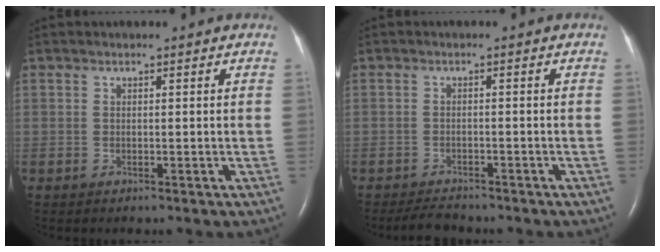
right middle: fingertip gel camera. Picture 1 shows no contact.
{"total": 3.1, "force": [-2.9, 0.8, 0.8], "torque": [-0.020, -0.009, -0.047]}